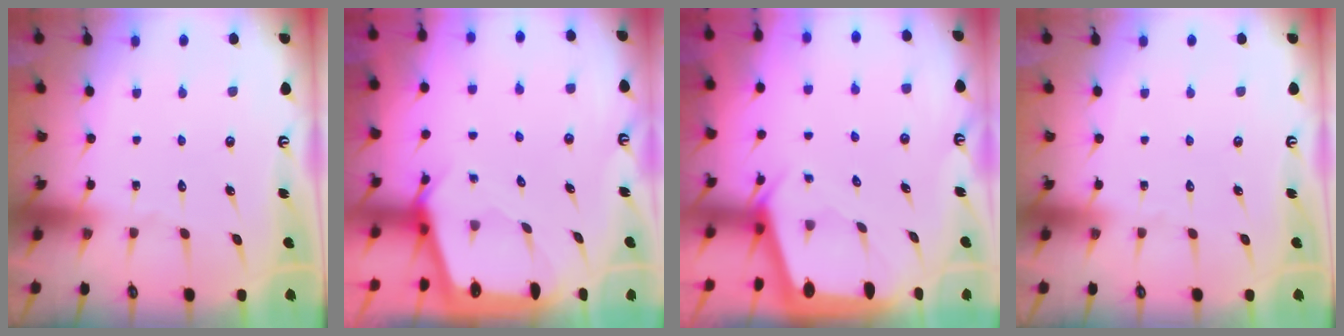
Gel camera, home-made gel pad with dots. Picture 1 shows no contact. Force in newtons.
{"total": 2.4, "press": 2.4, "slide": 0.3}
{"total": 2.0, "press": 1.9, "slide": 0.3}
{"total": 0.0}